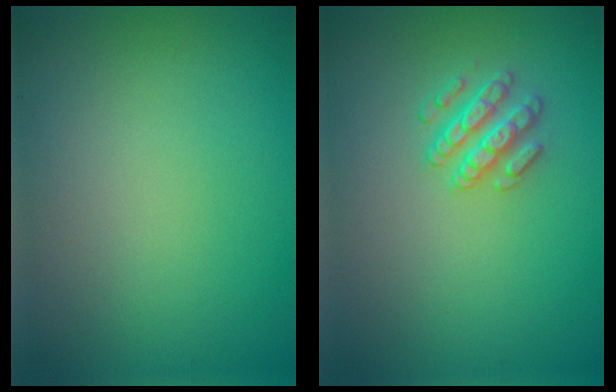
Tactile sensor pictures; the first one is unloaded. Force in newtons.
{"total": 2.6, "press": 2.6, "slide": 0.5}